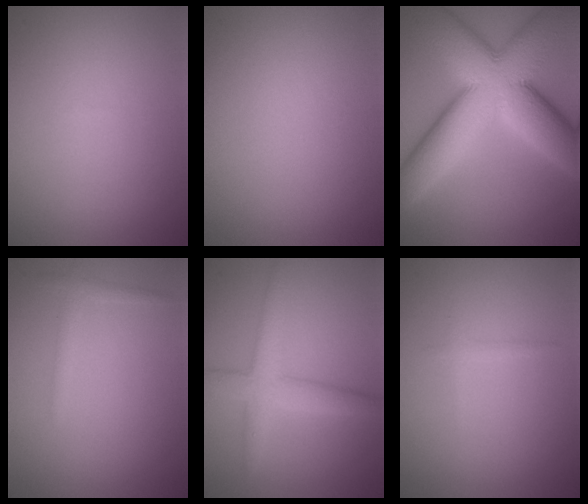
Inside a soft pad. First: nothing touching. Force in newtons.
{"total": 0.0}
{"total": 14.6, "press": 14.6, "slide": 0.5}
{"total": 1.1, "press": 1.1, "slide": 0.0}
{"total": 3.6, "press": 3.6, "slide": 0.2}
{"total": 0.6, "press": 0.6, "slide": 0.0}